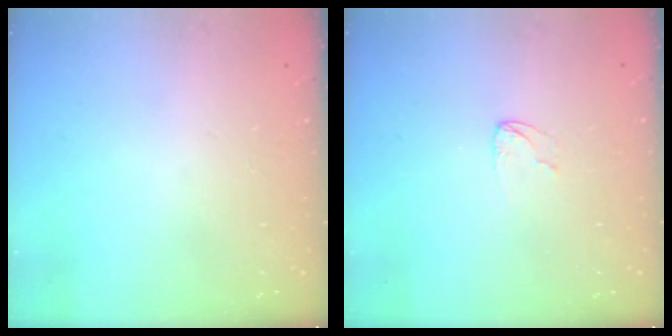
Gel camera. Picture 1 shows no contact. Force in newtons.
{"total": 3.7, "press": 3.7, "slide": 0.3}